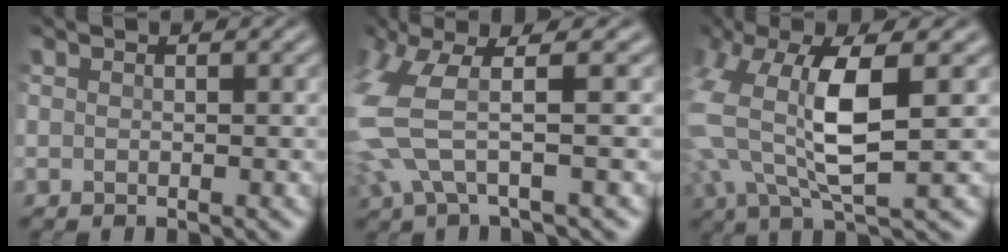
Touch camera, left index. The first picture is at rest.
{"total": 6.0, "force": [0.3, 1.5, 5.8], "torque": [-0.161, -0.004, 0.002]}
{"total": 8.6, "force": [1.5, 3.2, 7.8], "torque": [-0.180, 0.006, 0.026]}